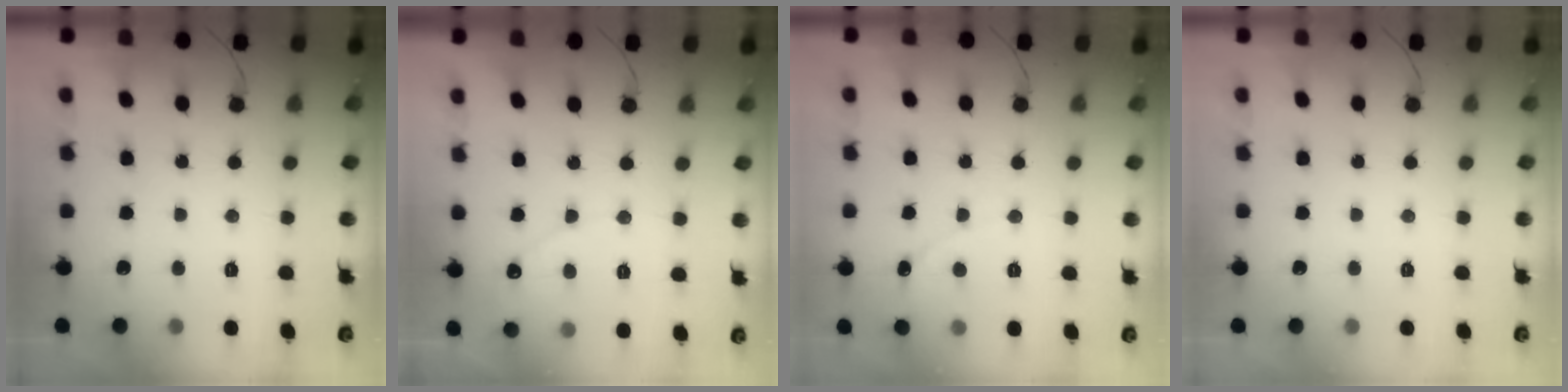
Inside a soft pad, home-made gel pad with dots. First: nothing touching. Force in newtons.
{"total": 3.7, "press": 3.6, "slide": 0.4}
{"total": 0.0}
{"total": 0.0}